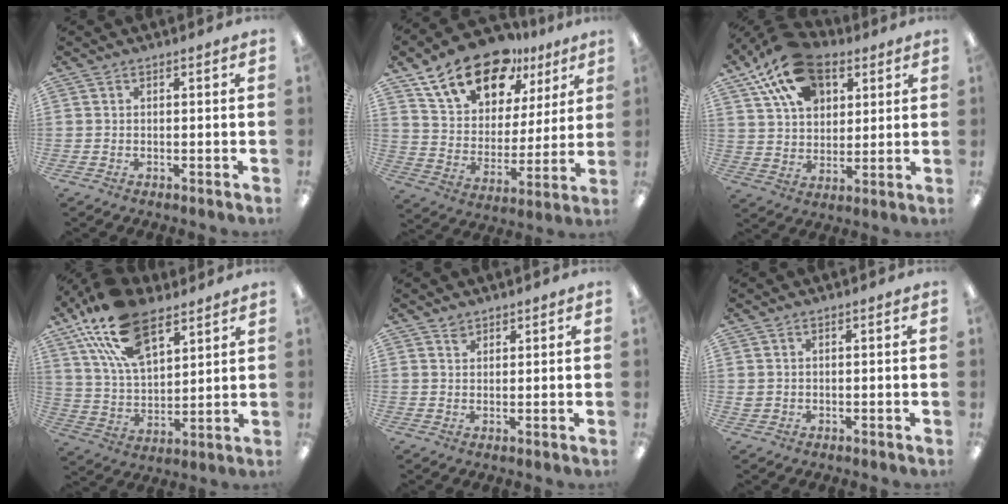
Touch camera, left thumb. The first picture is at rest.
{"total": 18.9, "force": [12.7, 10.5, 9.2], "torque": [-0.159, -0.063, 0.227]}
{"total": 18.7, "force": [10.8, 11.5, 10.1], "torque": [-0.184, -0.035, 0.201]}
{"total": 20.4, "force": [12.2, 10.5, 12.4], "torque": [-0.243, -0.043, 0.220]}
{"total": 2.0, "force": [1.7, 1.0, 0.2], "torque": [0.001, -0.007, 0.032]}
{"total": 1.5, "force": [0.6, 1.2, 0.8], "torque": [-0.018, 0.004, 0.010]}